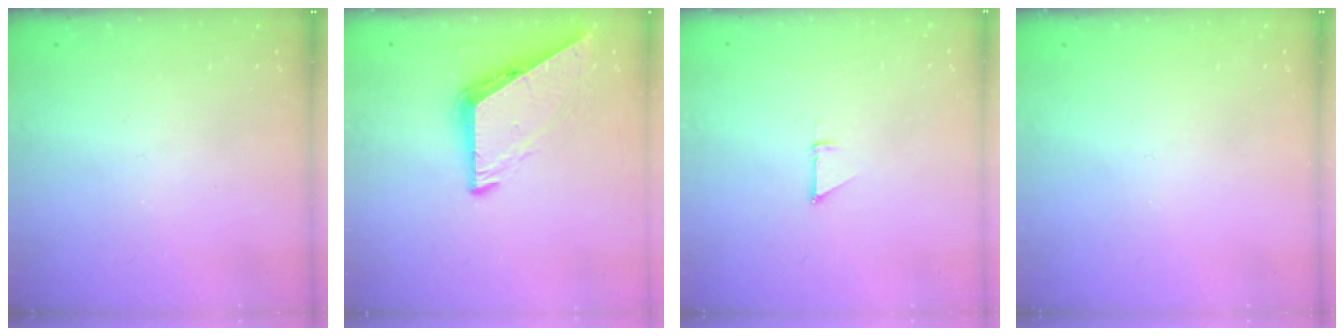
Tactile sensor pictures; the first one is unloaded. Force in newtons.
{"total": 6.8, "press": 6.8, "slide": 0.4}
{"total": 1.9, "press": 1.9, "slide": 0.0}
{"total": 0.0}